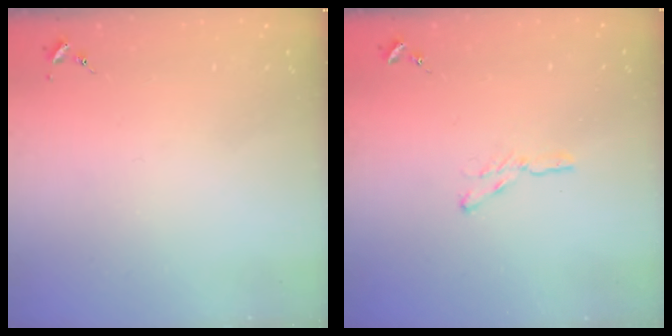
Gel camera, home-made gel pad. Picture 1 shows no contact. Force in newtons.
{"total": 4.3, "press": 4.2, "slide": 0.4}